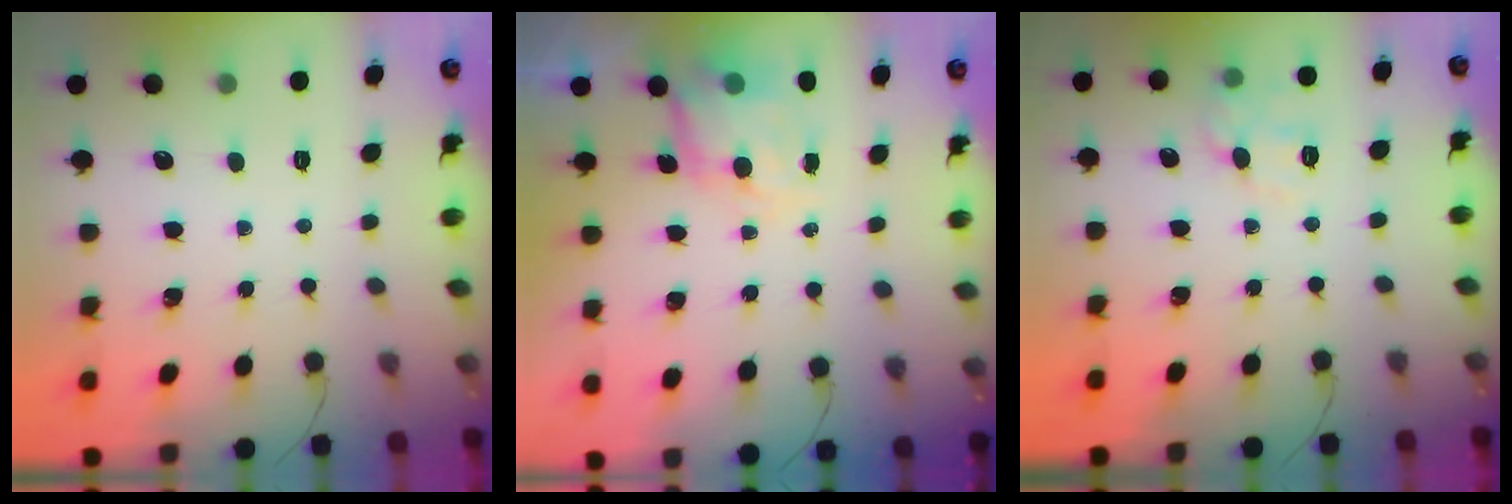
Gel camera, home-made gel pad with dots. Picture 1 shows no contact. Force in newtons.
{"total": 8.8, "press": 8.6, "slide": 1.8}
{"total": 8.7, "press": 8.7, "slide": 1.1}